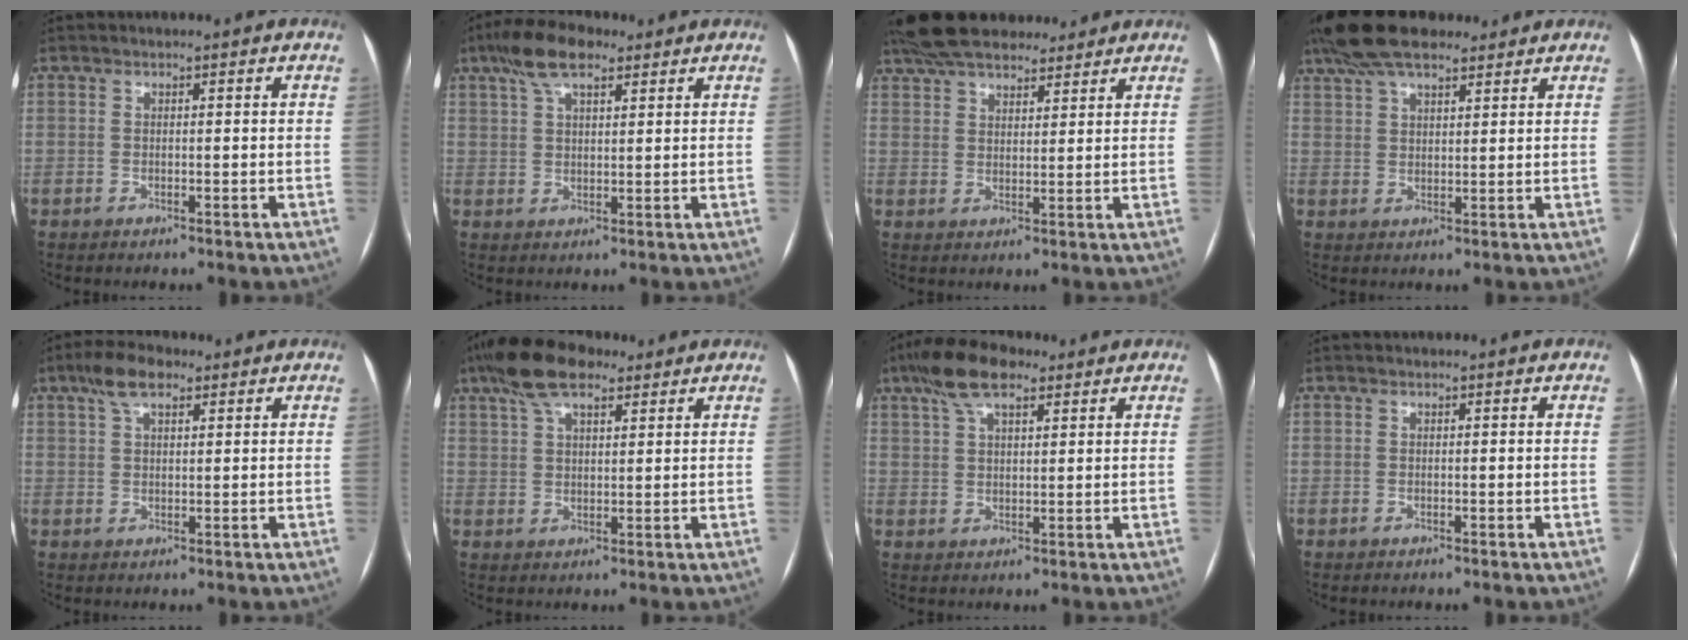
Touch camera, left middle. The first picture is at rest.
{"total": 7.7, "force": [4.9, 2.8, 5.2], "torque": [-0.105, 0.025, 0.087]}
{"total": 15.8, "force": [13.1, 5.5, 6.8], "torque": [-0.127, 0.046, 0.212]}
{"total": 12.2, "force": [9.5, 4.0, 6.5], "torque": [-0.125, 0.051, 0.167]}
{"total": 5.5, "force": [3.4, 2.2, 3.7], "torque": [-0.076, 0.020, 0.061]}
{"total": 9.3, "force": [6.3, 3.6, 5.8], "torque": [-0.116, 0.030, 0.113]}
{"total": 8.5, "force": [5.5, 3.1, 5.7], "torque": [-0.114, 0.027, 0.098]}
{"total": 0.0}